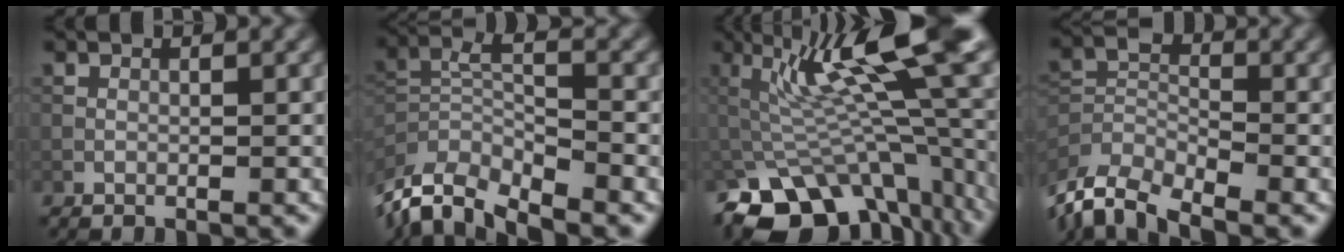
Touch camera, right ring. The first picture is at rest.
{"total": 9.5, "force": [-6.7, 2.8, 6.1], "torque": [-0.128, -0.002, -0.117]}
{"total": 12.2, "force": [-3.9, 4.7, 10.6], "torque": [-0.164, 0.003, -0.044]}
{"total": 7.6, "force": [-6.1, 2.8, 3.5], "torque": [-0.072, -0.009, -0.123]}